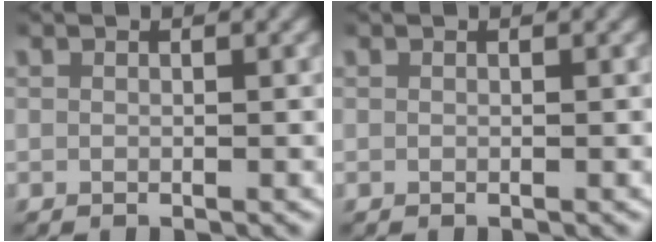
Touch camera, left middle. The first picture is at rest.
{"total": 0.0}